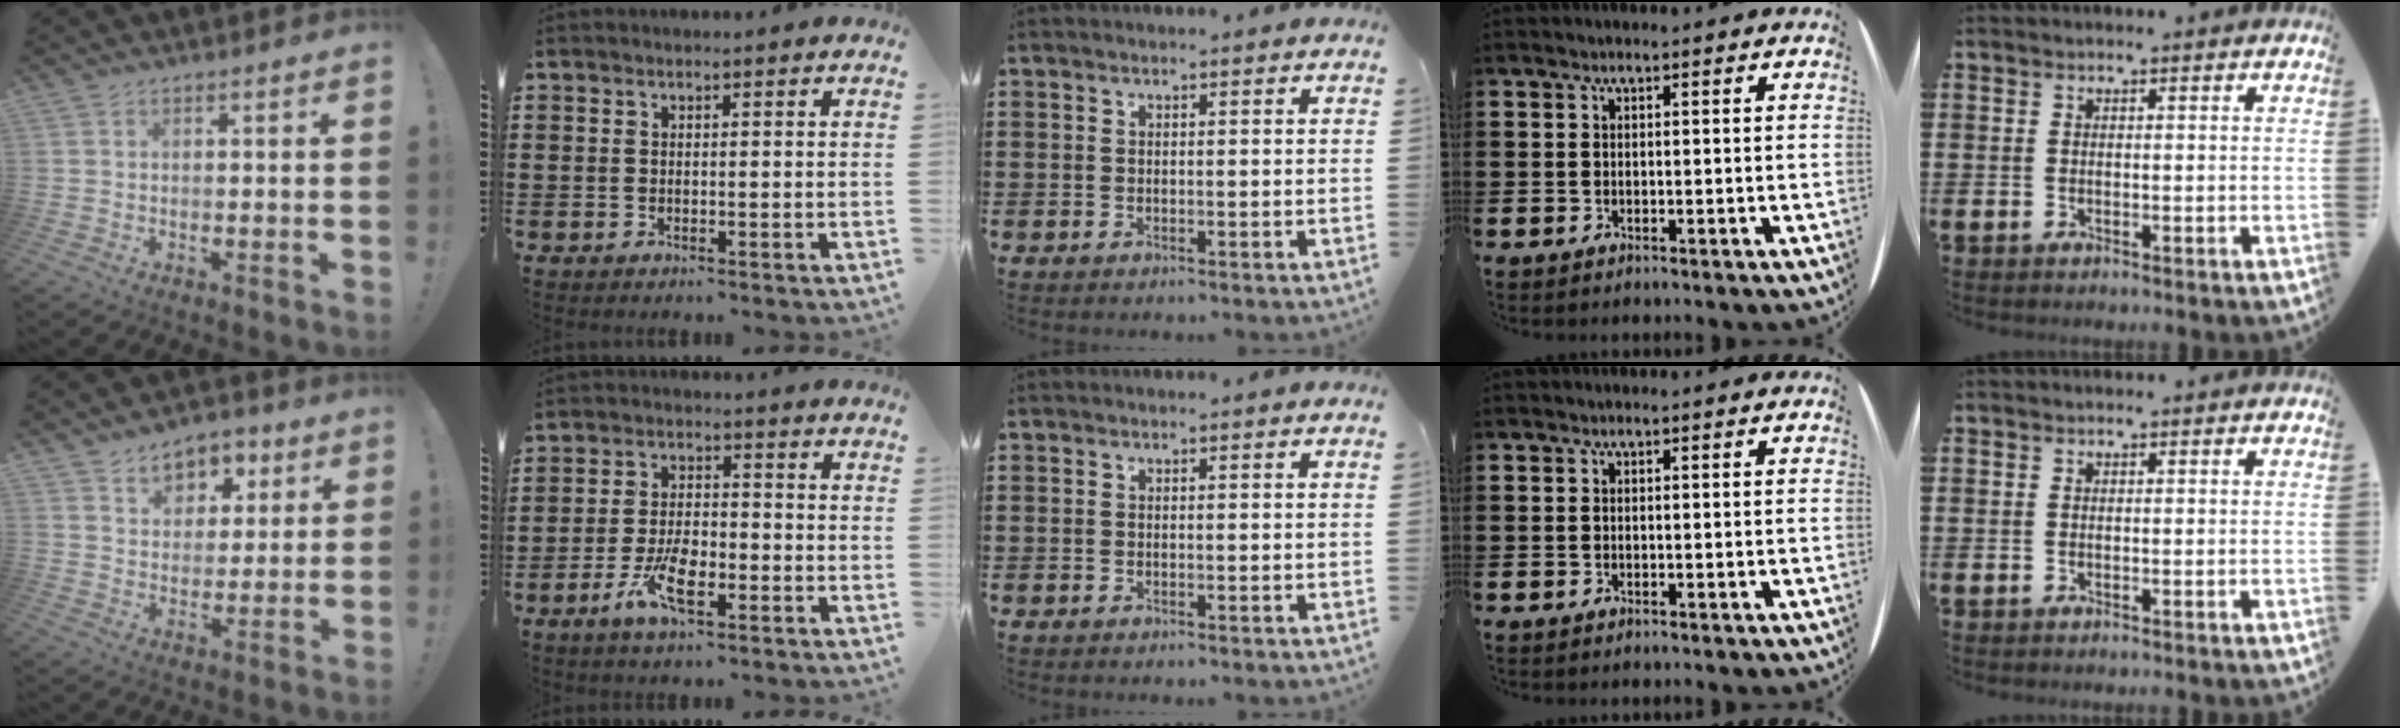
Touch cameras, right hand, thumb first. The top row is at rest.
{"thumb": {"total": 7.7, "force": [4.2, 6.1, 2.1], "torque": [-0.018, -0.032, 0.079]}, "index": {"total": 7.0, "force": [-3.4, 2.8, 5.5], "torque": [-0.120, -0.002, -0.066]}}